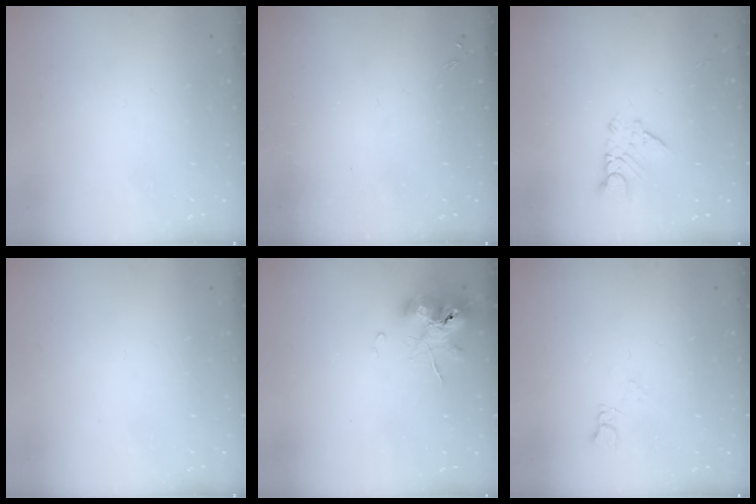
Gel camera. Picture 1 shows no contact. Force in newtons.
{"total": 0.0}
{"total": 4.2, "press": 4.2, "slide": 0.4}
{"total": 0.0}
{"total": 10.1, "press": 10.0, "slide": 1.4}
{"total": 5.1, "press": 5.0, "slide": 0.7}